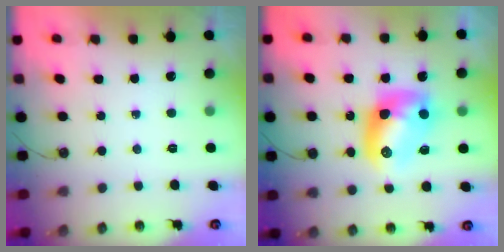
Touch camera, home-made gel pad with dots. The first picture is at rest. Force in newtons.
{"total": 13.0, "press": 12.9, "slide": 1.0}